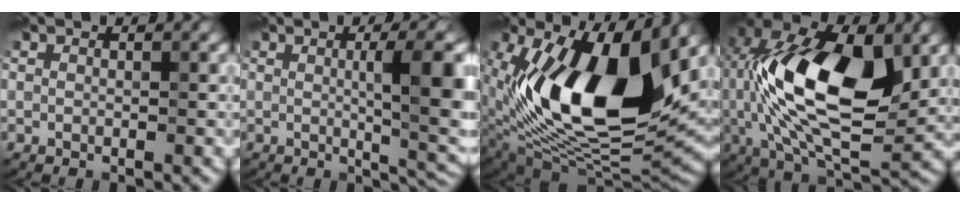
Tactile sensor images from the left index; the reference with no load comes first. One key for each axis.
{"total": 8.3, "fx": 0.6, "fy": 2.0, "fz": 8.0, "tx": -0.097, "ty": 0.003, "tz": 0.010}
{"total": 15.4, "fx": 2.5, "fy": 7.5, "fz": 13.2, "tx": -0.230, "ty": -0.019, "tz": 0.032}
{"total": 14.1, "fx": 1.8, "fy": 6.7, "fz": 12.3, "tx": -0.228, "ty": 0.010, "tz": 0.022}